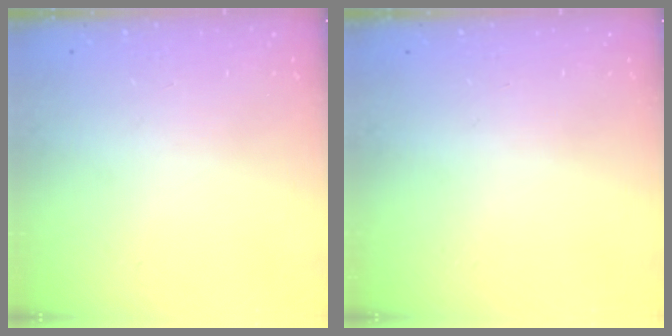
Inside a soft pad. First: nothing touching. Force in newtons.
{"total": 0.0}